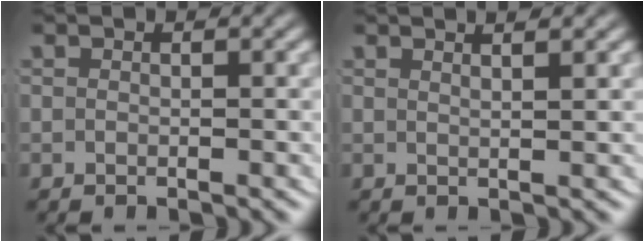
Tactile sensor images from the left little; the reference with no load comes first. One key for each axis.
{"total": 2.1, "fx": 1.6, "fy": -0.3, "fz": 1.4, "tx": -0.020, "ty": -0.003, "tz": 0.029}